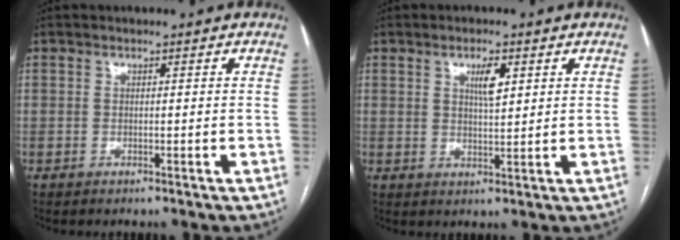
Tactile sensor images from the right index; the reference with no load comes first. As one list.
[{"total": 3.8, "force": [1.6, 1.0, 3.2], "torque": [-0.056, 0.000, 0.029]}]